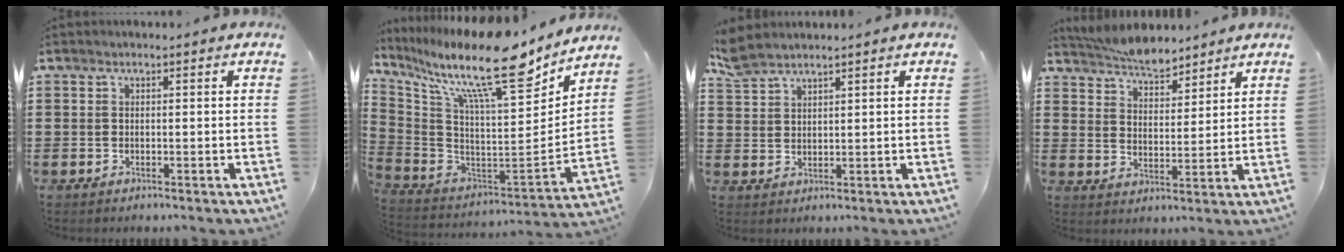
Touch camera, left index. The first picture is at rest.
{"total": 15.9, "force": [11.6, 2.9, 10.6], "torque": [-0.200, -0.084, 0.186]}
{"total": 3.5, "force": [3.0, 1.0, 1.3], "torque": [-0.037, -0.002, 0.058]}
{"total": 5.5, "force": [5.2, 1.1, 1.2], "torque": [-0.043, -0.017, 0.096]}